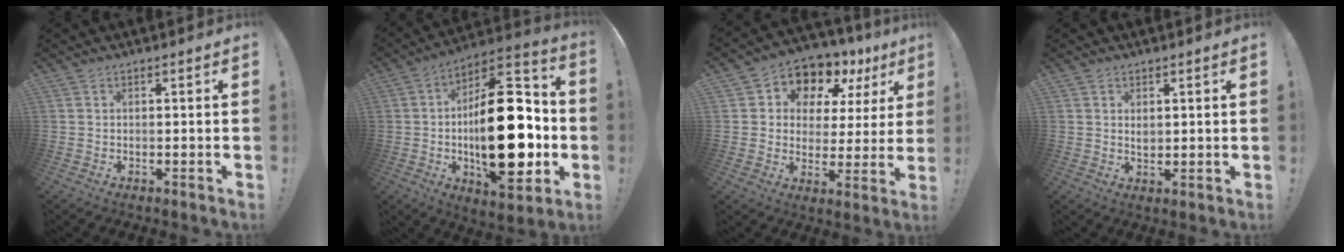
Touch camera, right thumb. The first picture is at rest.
{"total": 30.4, "force": [-3.0, 14.8, 26.4], "torque": [-0.433, 0.025, -0.036]}
{"total": 10.5, "force": [7.4, 6.5, 3.6], "torque": [-0.055, -0.069, 0.132]}
{"total": 2.2, "force": [1.1, 1.6, 0.9], "torque": [-0.006, -0.005, 0.017]}